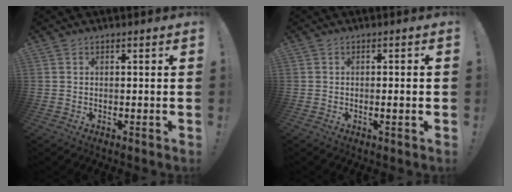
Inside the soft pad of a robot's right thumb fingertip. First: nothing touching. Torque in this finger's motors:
{"motor_torque": [0.03, -0.19, -0.07, 0.10, -0.02]}